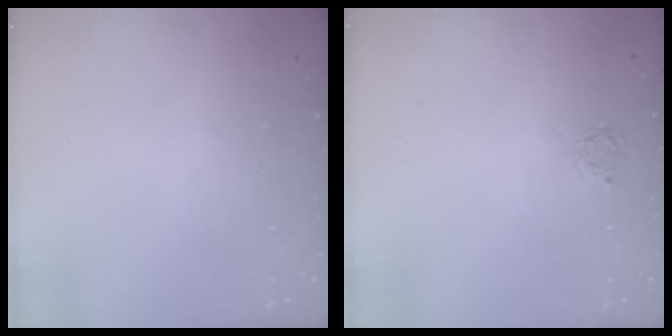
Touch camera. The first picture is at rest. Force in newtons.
{"total": 2.2, "press": 2.1, "slide": 0.4}